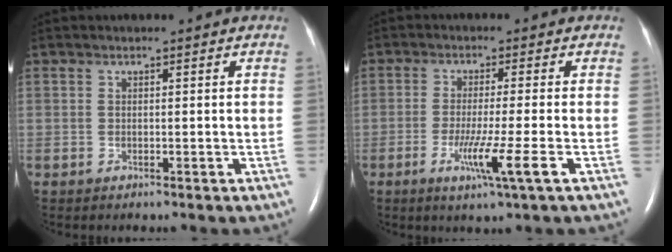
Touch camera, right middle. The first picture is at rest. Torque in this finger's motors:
{"motor_torque": [1.08, -0.45, 0.17, 0.15]}